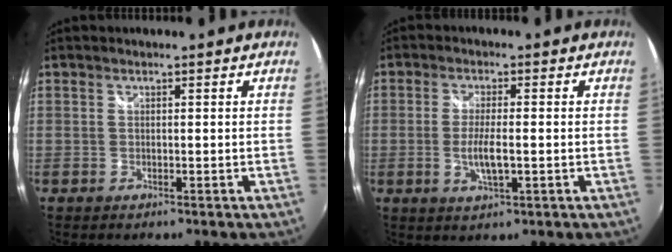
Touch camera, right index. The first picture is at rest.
{"total": 5.2, "force": [-1.1, 1.1, 5.0], "torque": [-0.098, -0.008, -0.019]}